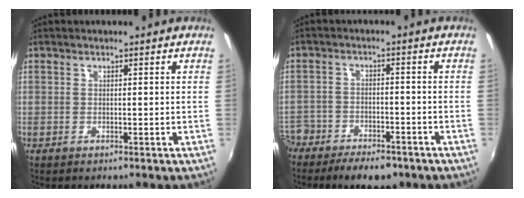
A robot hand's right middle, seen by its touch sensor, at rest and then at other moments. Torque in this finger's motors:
{"motor_torque": [-0.14, -0.52, -0.01, 0.02]}